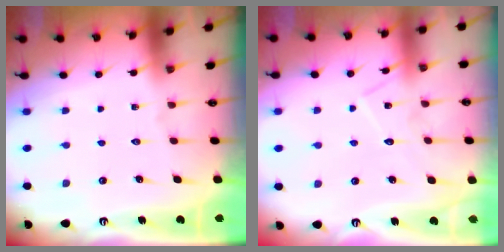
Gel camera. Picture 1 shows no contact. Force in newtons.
{"total": 8.8, "press": 8.8, "slide": 0.1}